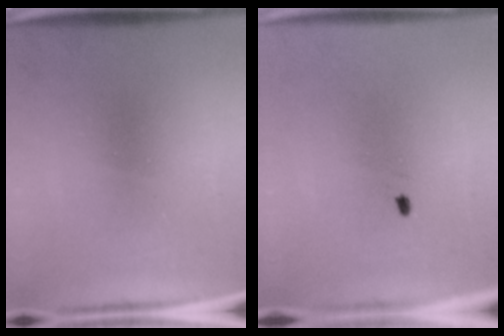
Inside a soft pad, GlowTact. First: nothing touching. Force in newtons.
{"total": 0.5}